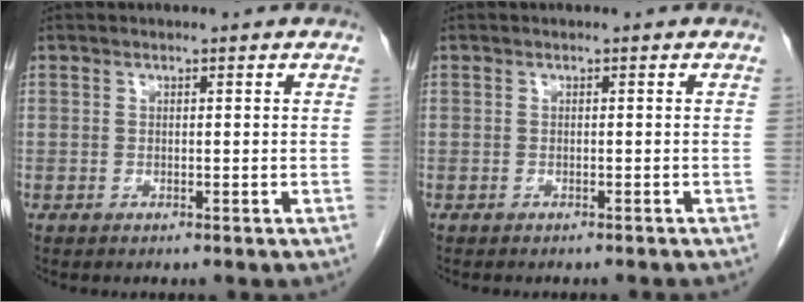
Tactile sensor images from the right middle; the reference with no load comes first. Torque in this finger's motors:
{"motor_torque": [0.37, -0.33, 0.00, 0.00]}